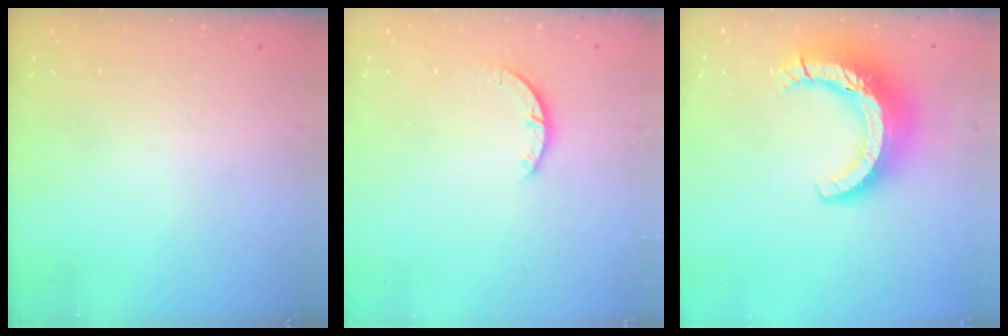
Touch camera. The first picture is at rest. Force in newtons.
{"total": 2.9, "press": 2.9, "slide": 0.4}
{"total": 16.1, "press": 16.0, "slide": 1.5}